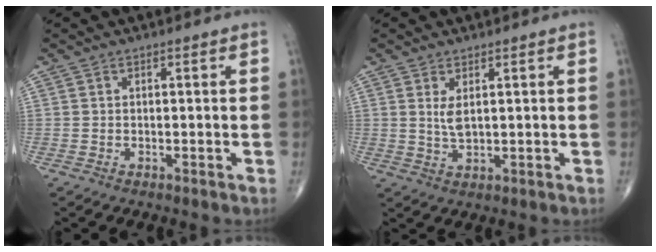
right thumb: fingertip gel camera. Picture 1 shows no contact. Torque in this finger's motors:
{"motor_torque": [-0.39, -0.11, -0.06, -0.07, 0.00]}